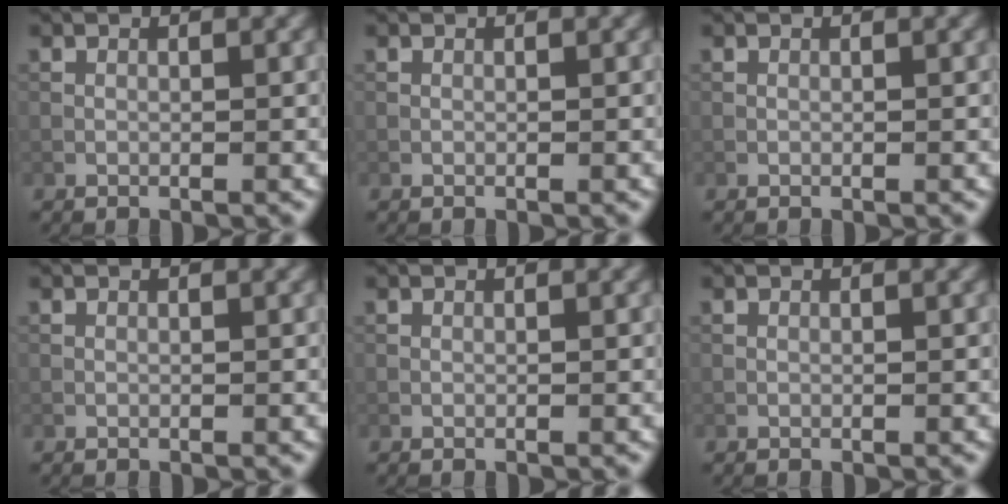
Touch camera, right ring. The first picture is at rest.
{"total": 0.0}
{"total": 0.0}
{"total": 0.0}
{"total": 0.0}
{"total": 0.0}